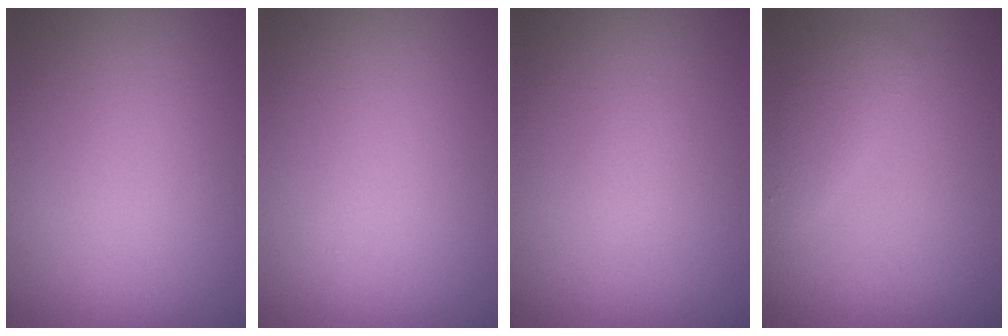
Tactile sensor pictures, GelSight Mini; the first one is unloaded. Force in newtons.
{"total": 0.0}
{"total": 0.5, "press": 0.5, "slide": 0.1}
{"total": 2.0, "press": 2.0, "slide": 0.1}